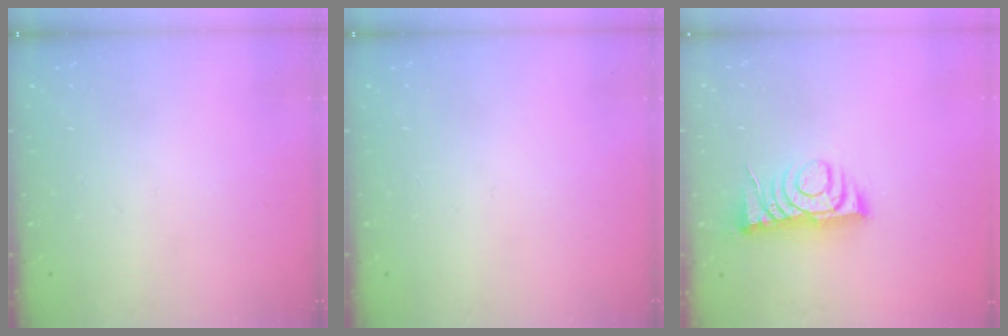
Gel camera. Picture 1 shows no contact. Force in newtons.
{"total": 0.0}
{"total": 7.8, "press": 7.7, "slide": 0.7}